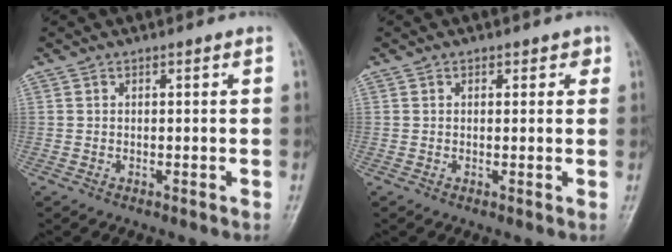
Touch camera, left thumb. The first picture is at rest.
{"total": 2.0, "force": [1.0, 1.4, 0.9], "torque": [0.007, -0.001, 0.007]}